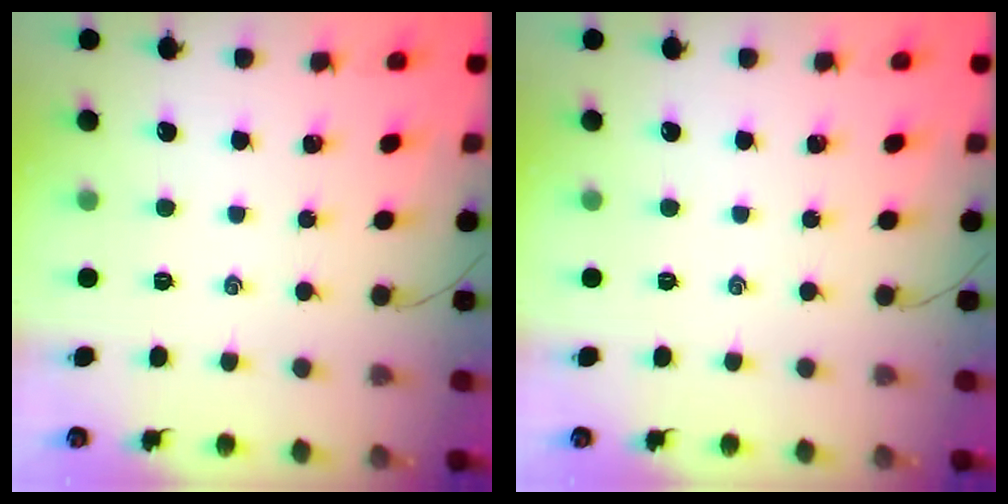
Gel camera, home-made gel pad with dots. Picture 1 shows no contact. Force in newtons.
{"total": 0.0}